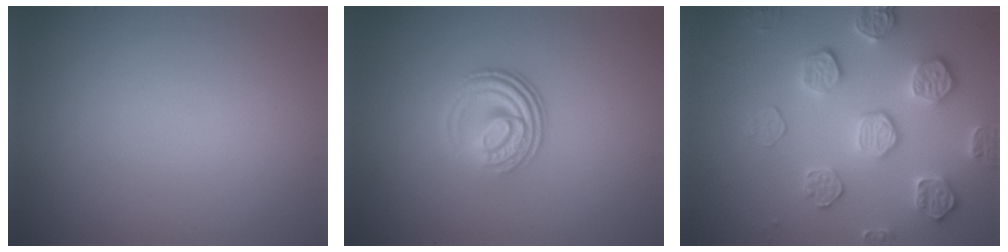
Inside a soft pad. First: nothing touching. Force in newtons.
{"total": 4.0, "press": 2.7, "slide": 3.0}
{"total": 4.4, "press": 4.3, "slide": 1.1}